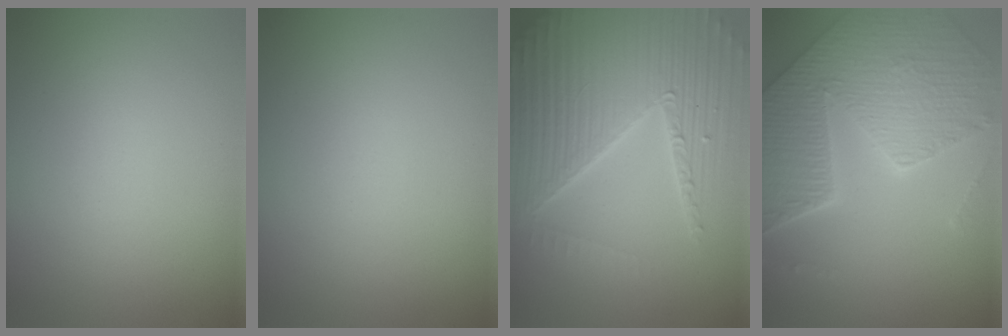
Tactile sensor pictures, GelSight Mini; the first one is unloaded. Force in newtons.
{"total": 0.0}
{"total": 7.0, "press": 6.8, "slide": 1.7}
{"total": 8.7, "press": 6.3, "slide": 6.1}